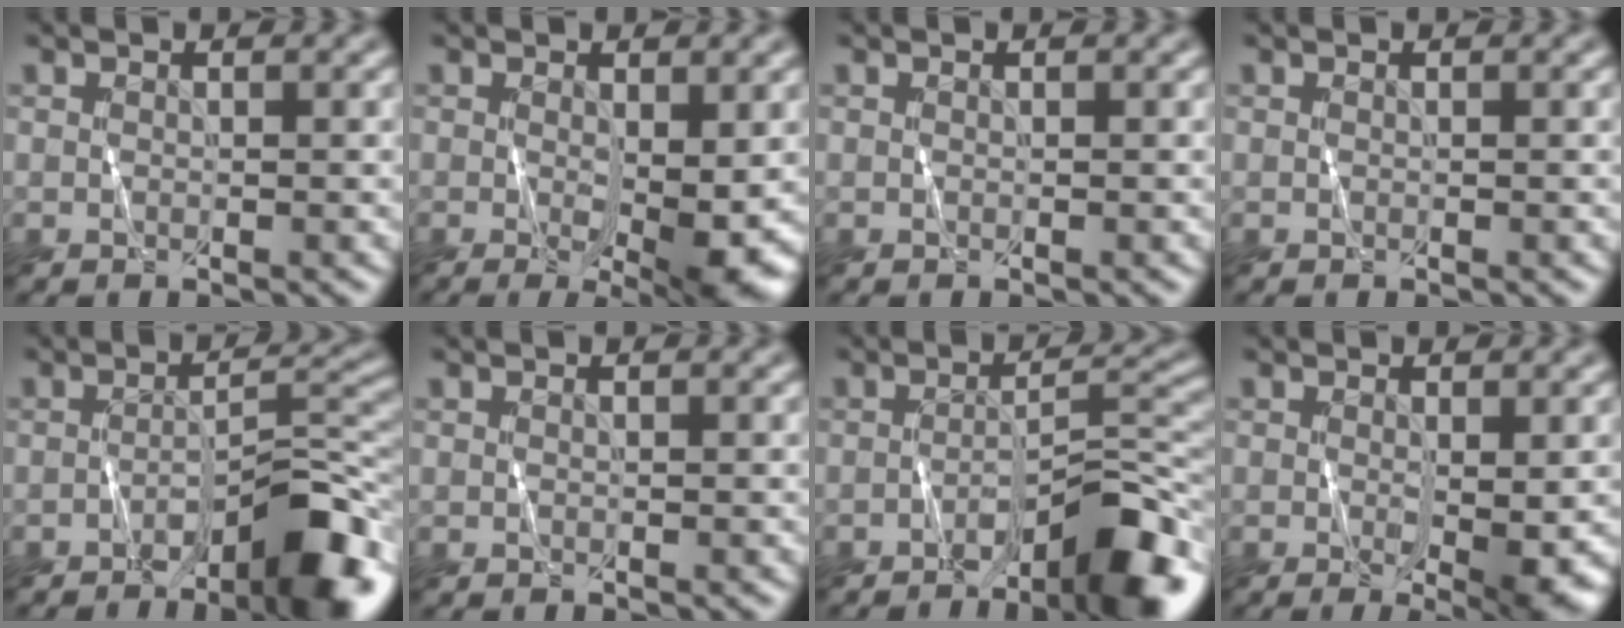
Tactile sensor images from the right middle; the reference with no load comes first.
{"total": 5.5, "force": [-0.6, 1.3, 5.3], "torque": [-0.085, -0.018, -0.003]}
{"total": 0.0}
{"total": 0.0}
{"total": 7.3, "force": [-4.3, 1.6, 5.7], "torque": [-0.079, 0.012, -0.066]}
{"total": 0.0}
{"total": 7.3, "force": [-4.4, 1.3, 5.7], "torque": [-0.080, 0.012, -0.069]}
{"total": 3.8, "force": [-0.5, 0.6, 3.8], "torque": [-0.058, -0.014, -0.004]}